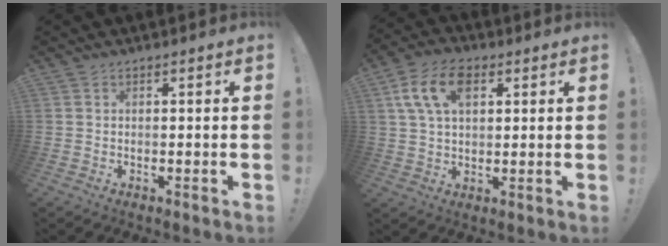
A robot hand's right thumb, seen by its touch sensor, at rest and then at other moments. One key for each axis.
{"total": 12.1, "fx": 4.5, "fy": 7.4, "fz": 8.4, "tx": -0.157, "ty": 0.001, "tz": 0.082}